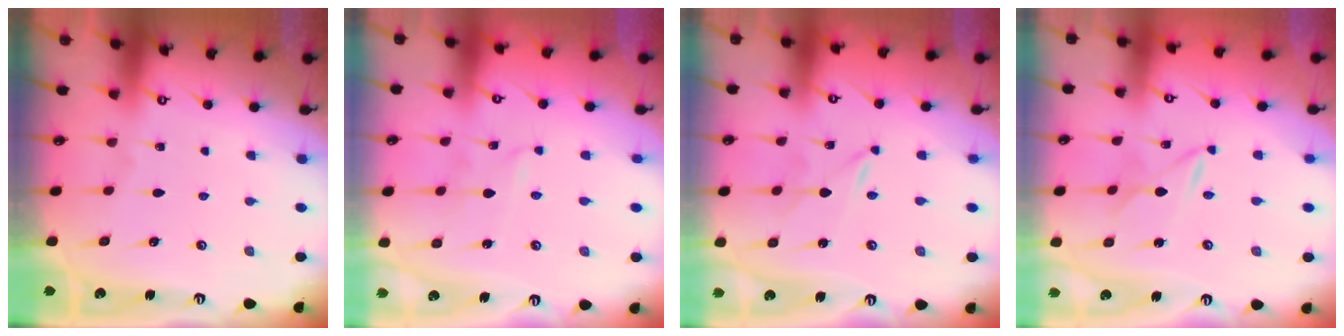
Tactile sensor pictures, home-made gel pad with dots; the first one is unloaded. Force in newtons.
{"total": 2.6, "press": 2.6, "slide": 0.3}
{"total": 0.0}
{"total": 2.5, "press": 2.5, "slide": 0.3}